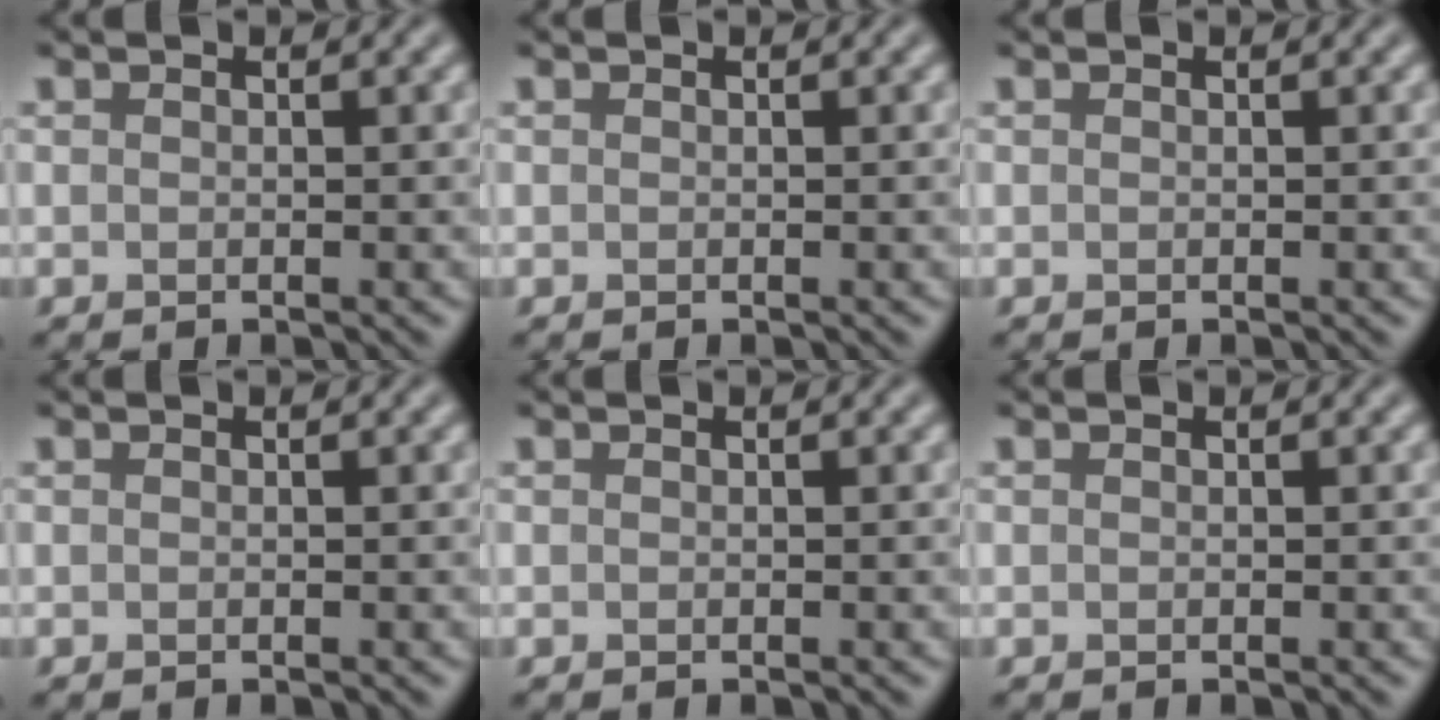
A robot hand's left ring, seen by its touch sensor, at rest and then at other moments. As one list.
[{"total": 0.0}, {"total": 0.0}, {"total": 0.0}, {"total": 0.0}, {"total": 0.0}]